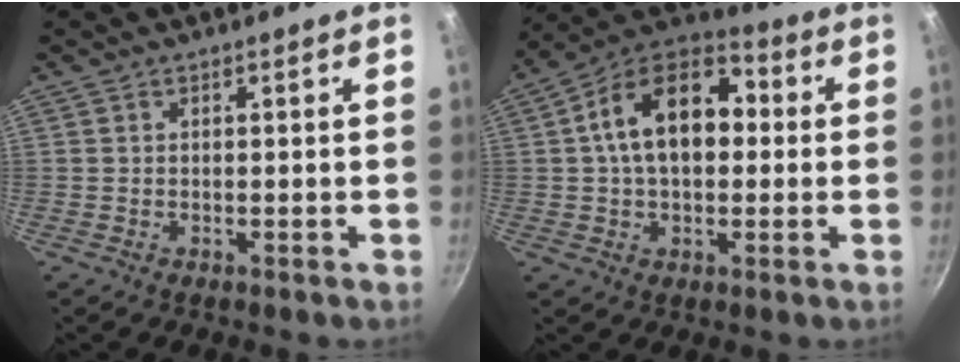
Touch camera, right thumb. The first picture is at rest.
{"total": 16.9, "force": [1.8, 11.0, 12.7], "torque": [-0.176, 0.034, 0.008]}